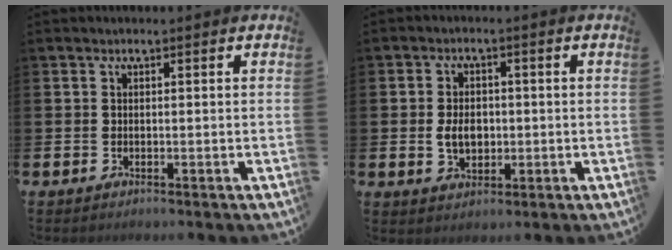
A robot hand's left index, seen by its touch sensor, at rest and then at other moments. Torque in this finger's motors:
{"motor_torque": [0.30, 0.03, 0.11, 0.09]}